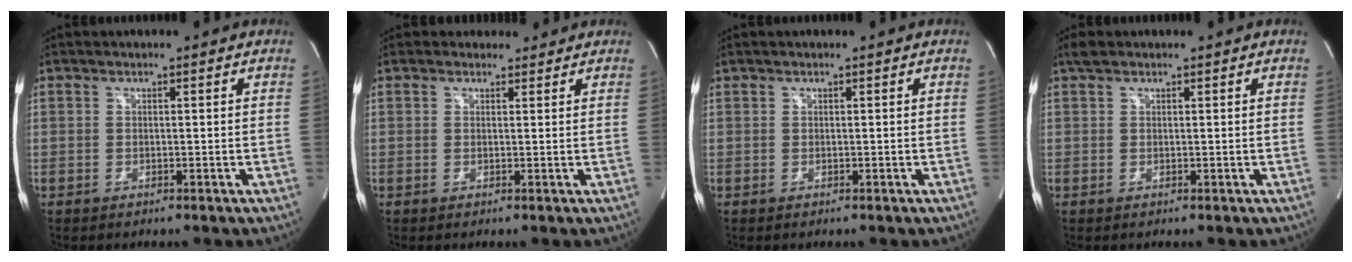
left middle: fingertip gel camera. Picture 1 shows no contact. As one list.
[{"total": 2.2, "force": [1.9, 1.1, -0.1], "torque": [0.002, 0.011, 0.022]}, {"total": 0.0}, {"total": 1.4, "force": [1.1, 0.6, 0.6], "torque": [-0.016, 0.013, 0.021]}]